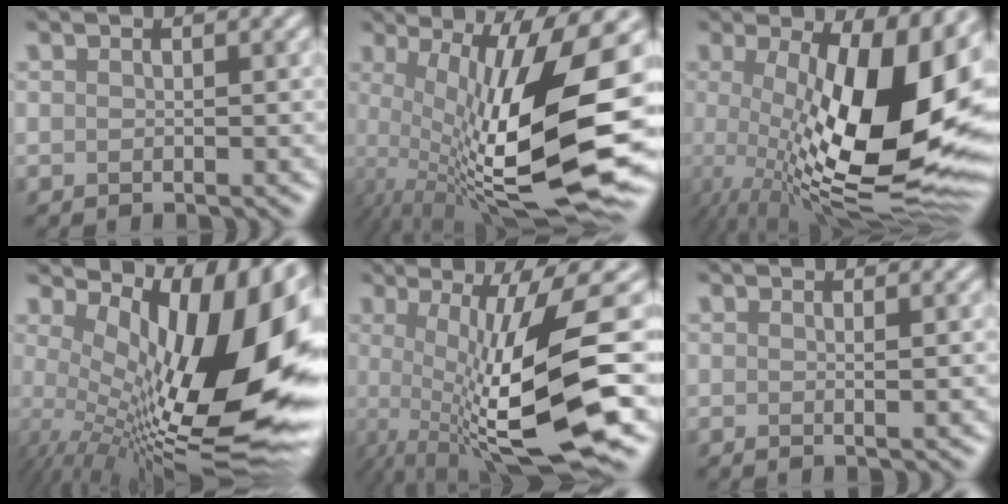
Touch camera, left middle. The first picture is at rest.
{"total": 15.5, "force": [-1.0, 4.7, 14.7], "torque": [-0.239, -0.009, -0.011]}
{"total": 16.1, "force": [-0.2, 6.2, 14.9], "torque": [-0.199, -0.012, -0.002]}
{"total": 16.3, "force": [2.5, 6.1, 15.0], "torque": [-0.192, -0.006, 0.051]}
{"total": 12.3, "force": [-1.3, 2.7, 12.0], "torque": [-0.192, -0.016, -0.017]}
{"total": 1.1, "force": [0.1, 0.3, 1.0], "torque": [-0.010, -0.001, -0.005]}